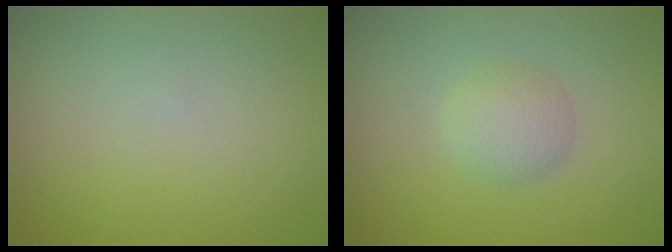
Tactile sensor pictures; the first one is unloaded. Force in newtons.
{"total": 2.4, "press": 2.4, "slide": 0.1}